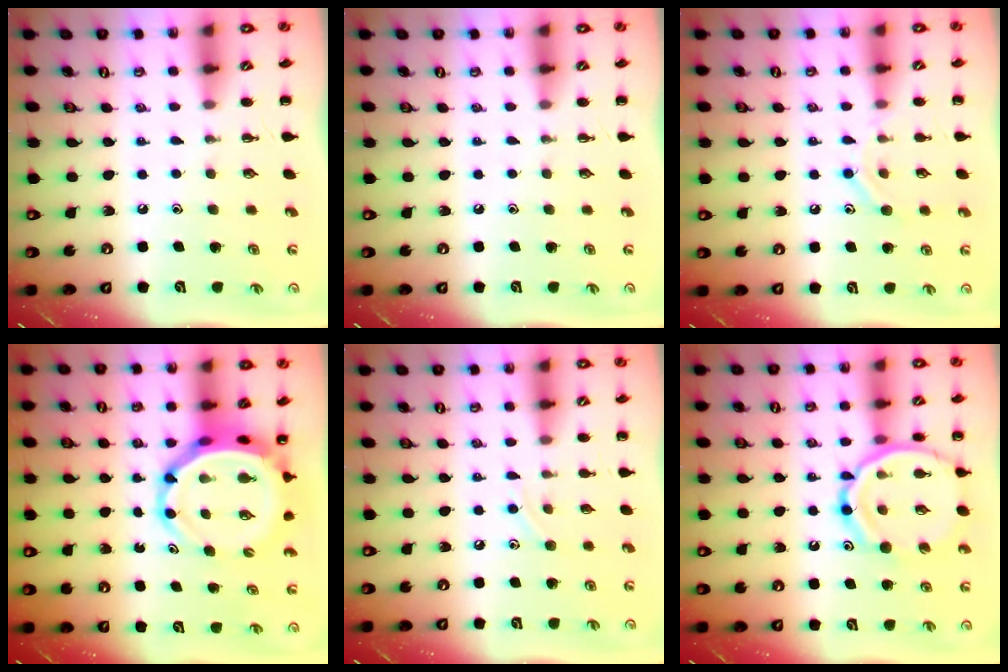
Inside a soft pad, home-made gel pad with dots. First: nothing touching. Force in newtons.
{"total": 0.0}
{"total": 9.3, "press": 9.2, "slide": 1.4}
{"total": 6.8, "press": 6.5, "slide": 1.9}
{"total": 4.8, "press": 4.6, "slide": 1.3}
{"total": 16.3, "press": 16.1, "slide": 2.5}